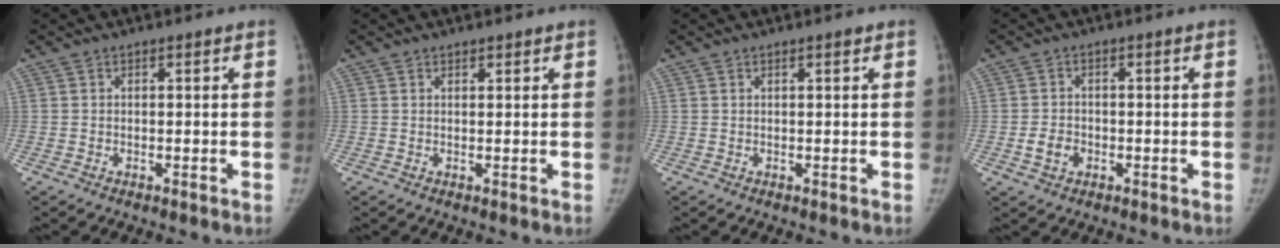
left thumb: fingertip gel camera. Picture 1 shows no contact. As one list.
[{"total": 0.7, "force": [0.5, 0.4, 0.0], "torque": [0.002, -0.004, 0.006]}, {"total": 0.7, "force": [0.5, 0.1, 0.5], "torque": [-0.008, 0.000, 0.007]}, {"total": 3.4, "force": [-1.2, 2.8, 1.6], "torque": [-0.021, 0.008, -0.021]}]